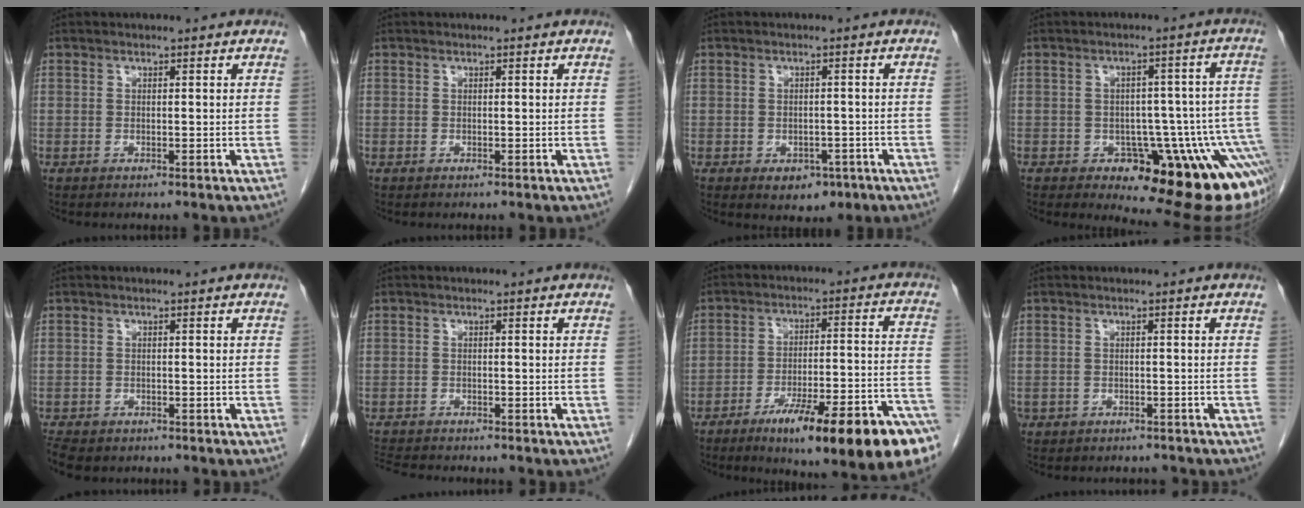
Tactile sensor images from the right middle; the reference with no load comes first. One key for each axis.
{"total": 0.0}
{"total": 3.9, "fx": -2.0, "fy": 2.5, "fz": 2.2, "tx": -0.023, "ty": 0.001, "tz": -0.015}
{"total": 18.2, "fx": -8.5, "fy": 6.2, "fz": 14.9, "tx": -0.092, "ty": 0.020, "tz": -0.090}
{"total": 6.1, "fx": -4.8, "fy": 2.6, "fz": 2.6, "tx": -0.050, "ty": -0.012, "tz": -0.073}
{"total": 4.8, "fx": -4.6, "fy": 0.3, "fz": 1.4, "tx": -0.029, "ty": -0.017, "tz": -0.078}
{"total": 21.2, "fx": -13.5, "fy": 2.1, "fz": 16.2, "tx": -0.155, "ty": 0.012, "tz": -0.200}
{"total": 4.5, "fx": -3.8, "fy": 2.3, "fz": 0.7, "tx": -0.011, "ty": 0.010, "tz": -0.049}